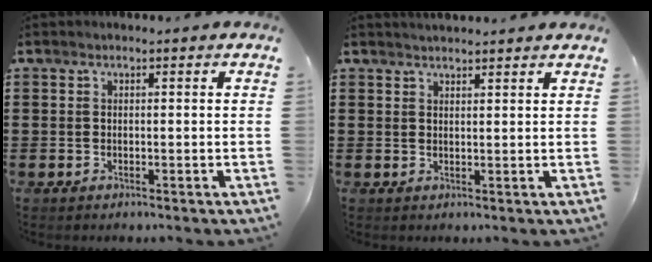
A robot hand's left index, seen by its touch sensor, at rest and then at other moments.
{"total": 1.5, "force": [1.5, 0.0, 0.1], "torque": [-0.006, 0.002, 0.029]}